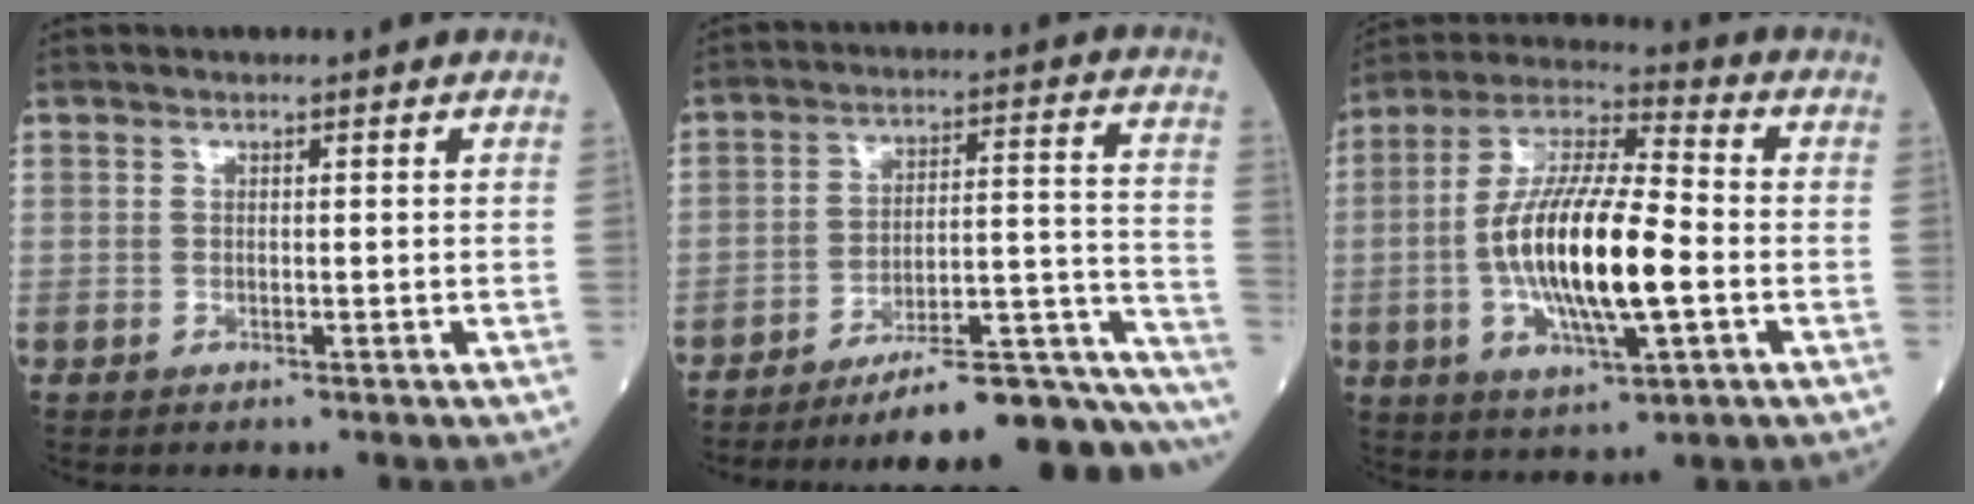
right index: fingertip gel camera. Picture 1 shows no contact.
{"total": 24.2, "force": [-22.3, 0.5, 9.2], "torque": [-0.042, 0.030, -0.307]}
{"total": 17.1, "force": [-2.6, 3.9, 16.5], "torque": [-0.325, 0.000, -0.045]}